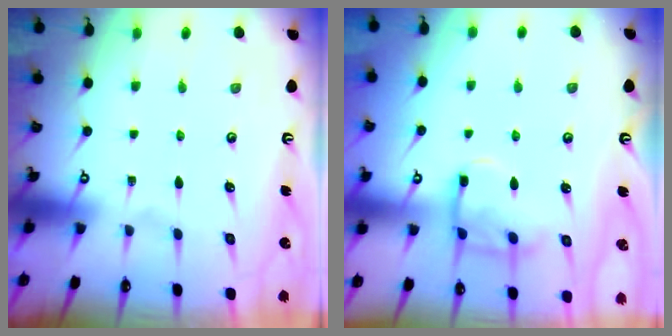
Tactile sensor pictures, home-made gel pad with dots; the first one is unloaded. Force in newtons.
{"total": 10.7, "press": 10.6, "slide": 1.2}